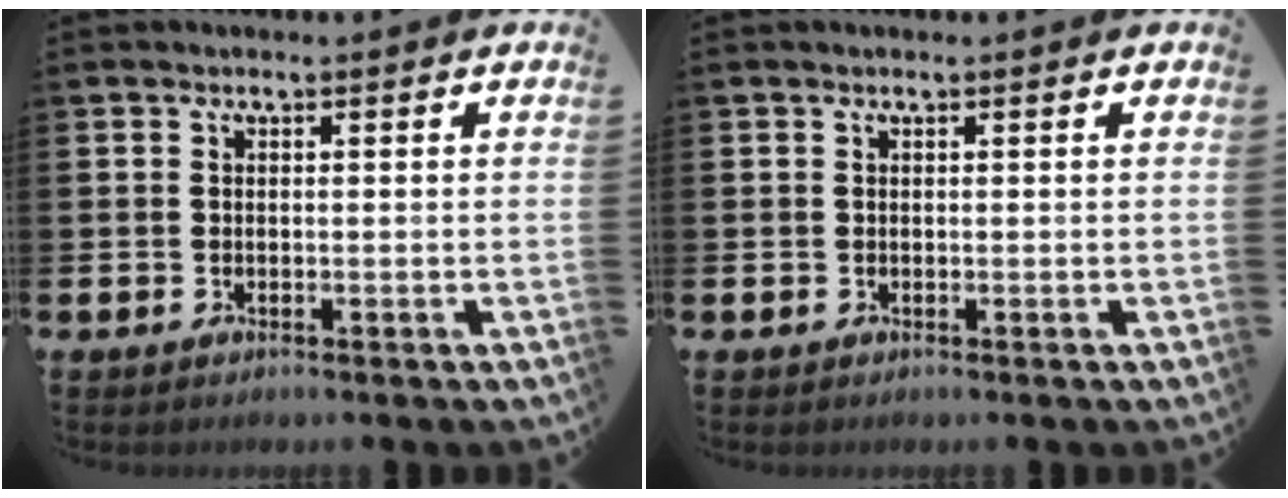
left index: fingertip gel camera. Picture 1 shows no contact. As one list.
[{"total": 0.0}]